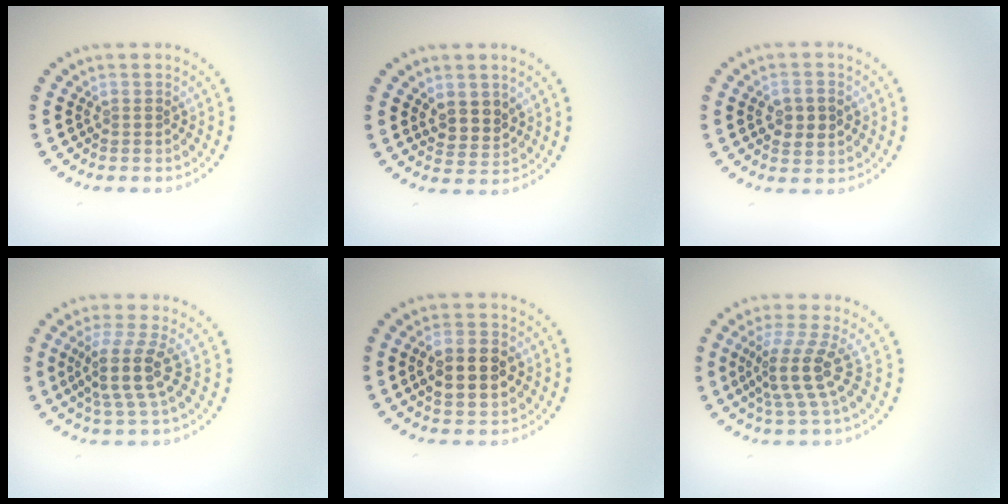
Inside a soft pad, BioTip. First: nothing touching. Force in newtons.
{"total": 2.4, "press": 2.2, "slide": 1.1}
{"total": 2.7, "press": 2.7, "slide": 0.1}
{"total": 3.8, "press": 2.9, "slide": 2.5}
{"total": 5.1, "press": 5.1, "slide": 0.5}
{"total": 4.0, "press": 2.8, "slide": 2.8}